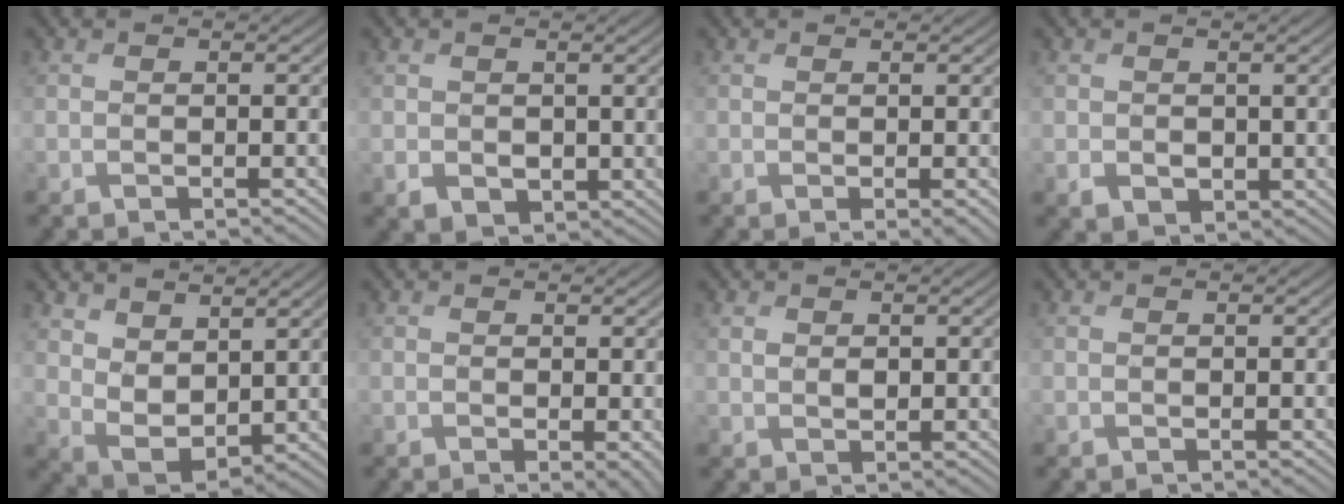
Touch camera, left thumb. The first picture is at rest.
{"total": 2.6, "force": [0.4, 2.3, 1.2], "torque": [-0.042, -0.012, 0.009]}
{"total": 1.1, "force": [0.2, 0.1, 1.1], "torque": [-0.017, -0.004, 0.002]}
{"total": 2.1, "force": [0.3, 1.9, 1.0], "torque": [-0.032, -0.010, 0.008]}
{"total": 6.9, "force": [3.8, 4.1, 4.1], "torque": [-0.104, -0.011, 0.079]}
{"total": 1.4, "force": [-0.2, 0.3, 1.4], "torque": [-0.021, -0.008, -0.004]}
{"total": 1.5, "force": [0.6, 1.0, 0.9], "torque": [-0.022, -0.002, 0.014]}
{"total": 0.0}